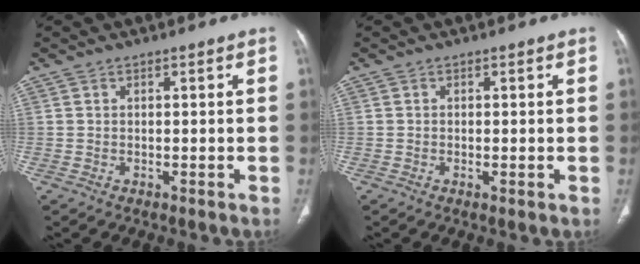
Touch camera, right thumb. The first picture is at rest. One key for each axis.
{"total": 0.8, "fx": -0.2, "fy": 0.2, "fz": 0.8, "tx": -0.019, "ty": -0.004, "tz": -0.004}